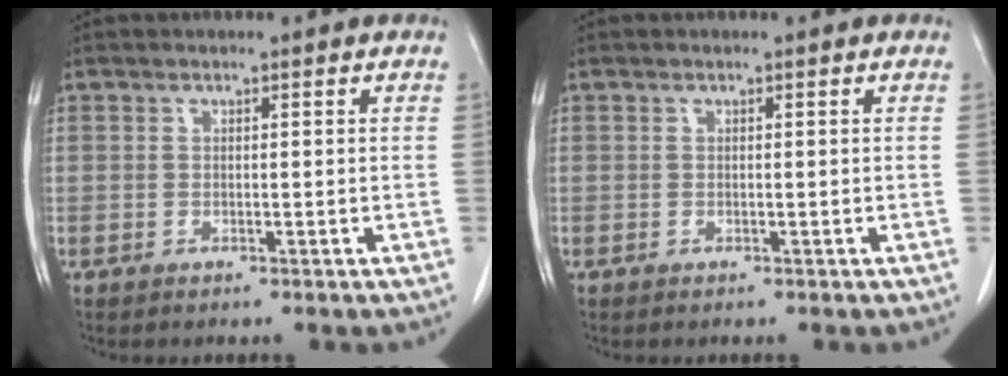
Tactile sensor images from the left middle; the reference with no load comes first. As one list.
[{"total": 0.0}]